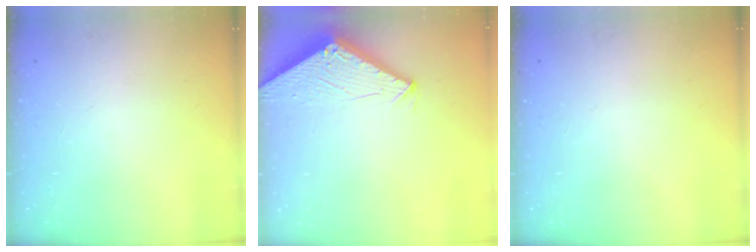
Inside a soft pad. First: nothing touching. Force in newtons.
{"total": 2.8, "press": 2.8, "slide": 0.2}
{"total": 0.0}